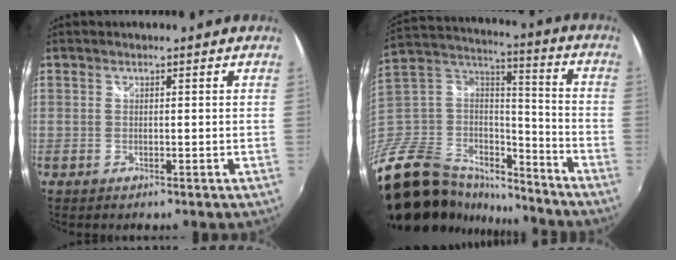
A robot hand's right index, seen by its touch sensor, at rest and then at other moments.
{"total": 30.5, "force": [-22.4, 14.9, 14.3], "torque": [-0.312, 0.021, -0.364]}